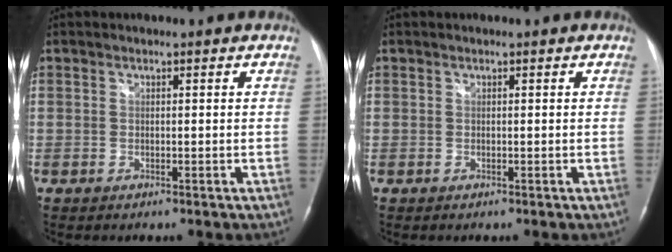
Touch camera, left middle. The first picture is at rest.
{"total": 0.0}